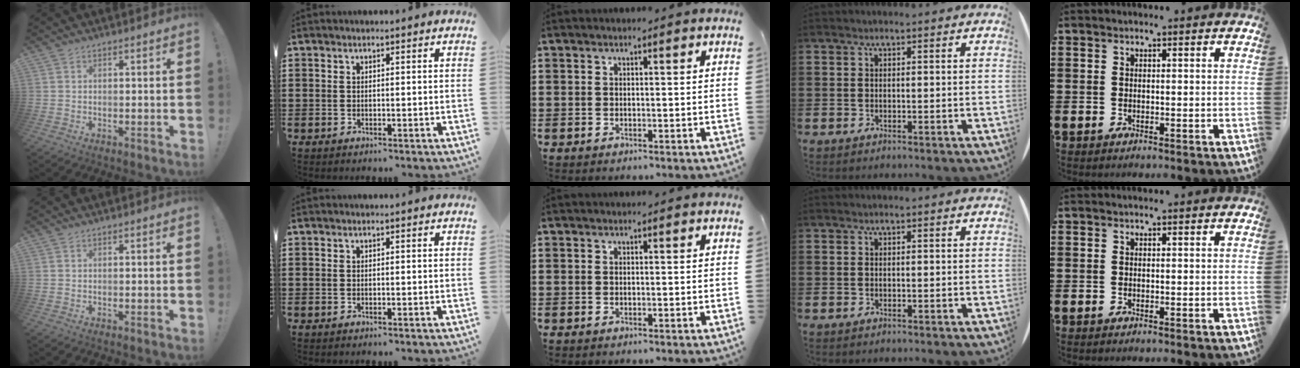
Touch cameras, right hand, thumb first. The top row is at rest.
{}